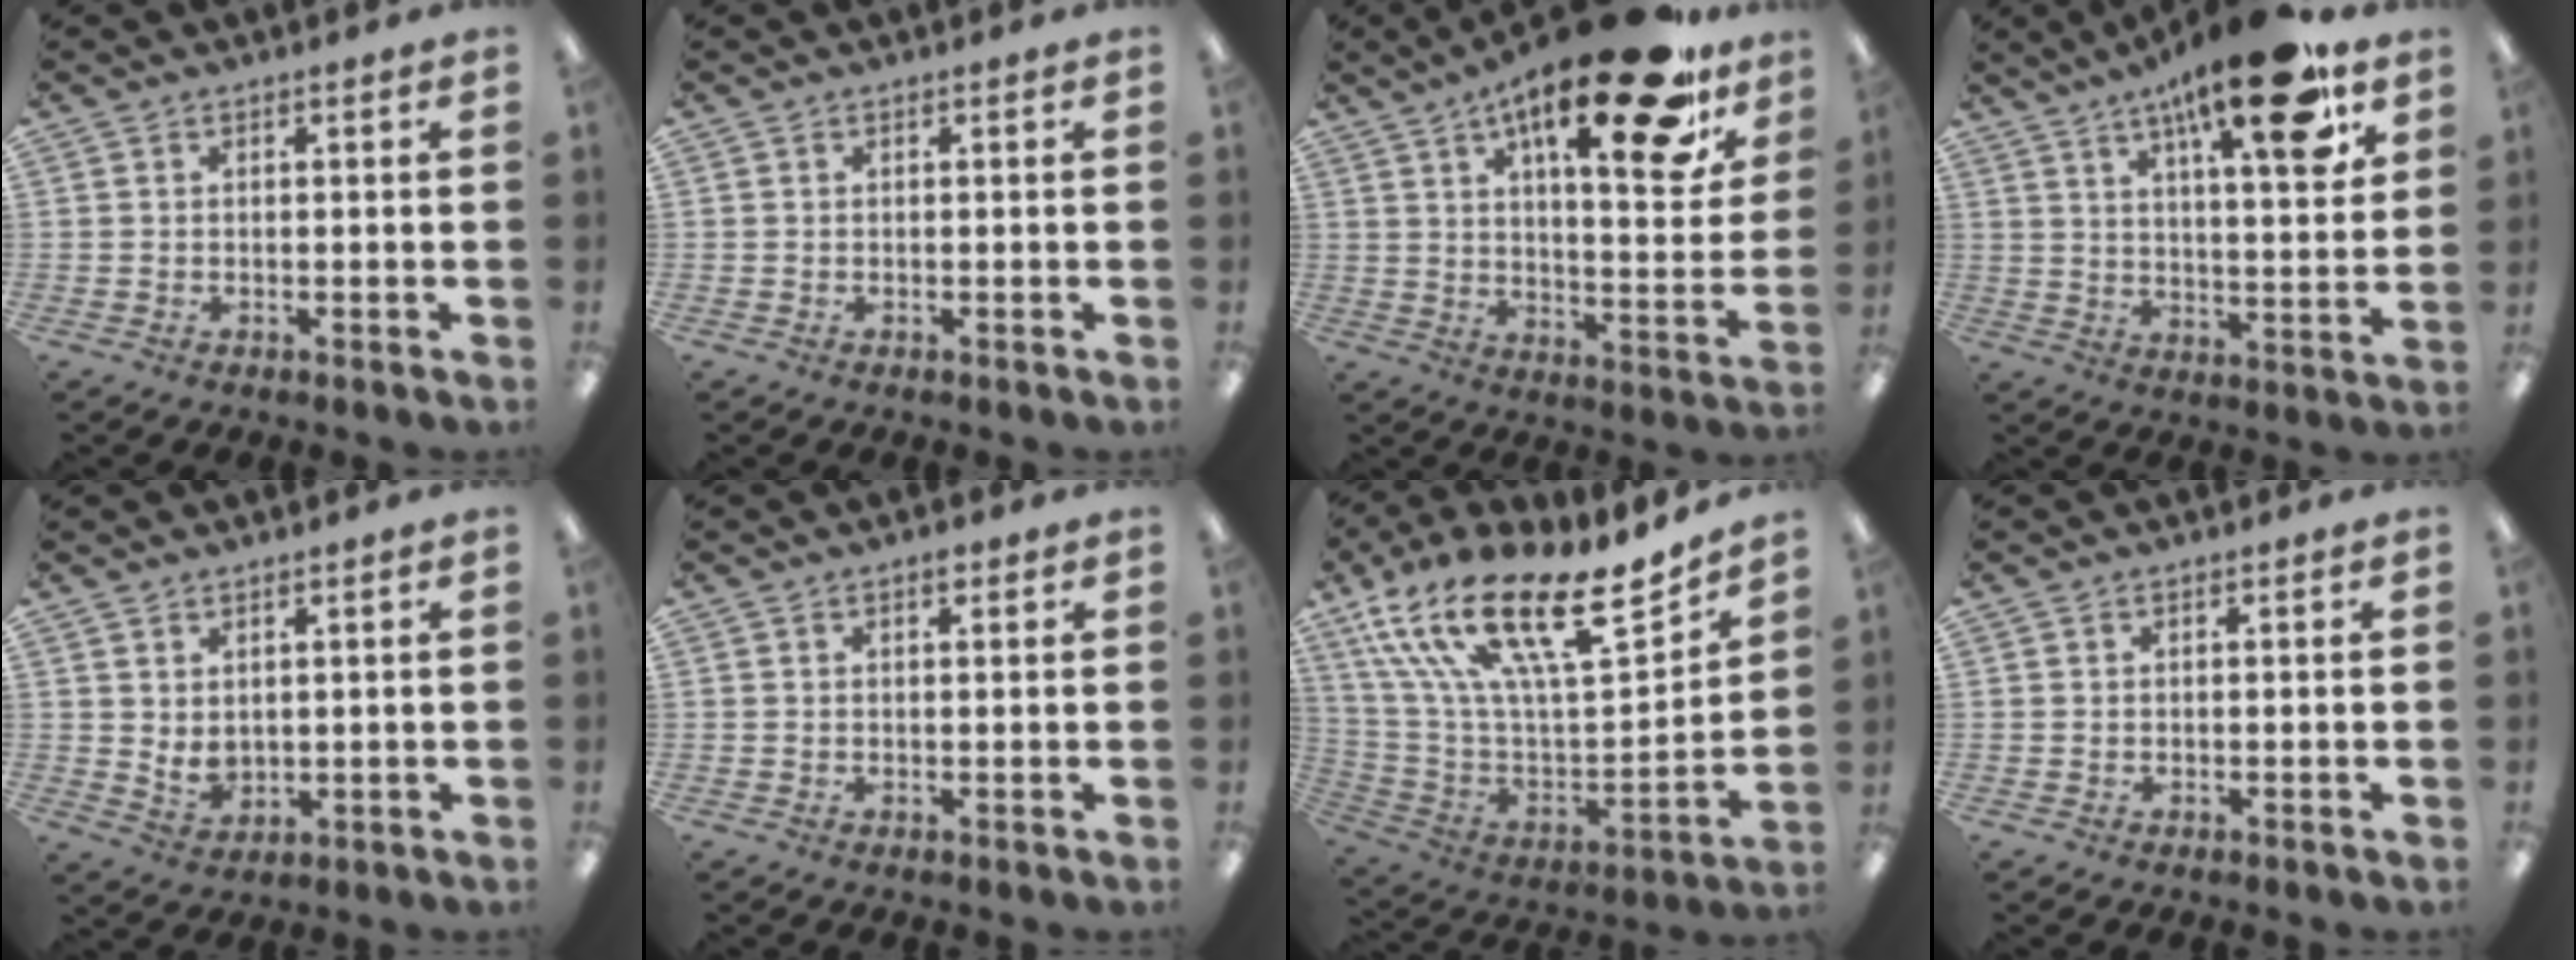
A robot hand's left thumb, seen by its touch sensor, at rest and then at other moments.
{"total": 0.0}
{"total": 24.4, "force": [15.3, 7.4, 17.5], "torque": [-0.255, -0.089, 0.240]}
{"total": 19.0, "force": [11.7, 5.2, 14.0], "torque": [-0.202, -0.058, 0.175]}
{"total": 3.6, "force": [2.3, 2.3, 1.6], "torque": [-0.019, -0.019, 0.042]}
{"total": 1.5, "force": [1.1, 0.6, 0.9], "torque": [-0.004, -0.006, 0.015]}
{"total": 25.0, "force": [15.9, 8.8, 17.2], "torque": [-0.312, -0.096, 0.273]}
{"total": 0.0}